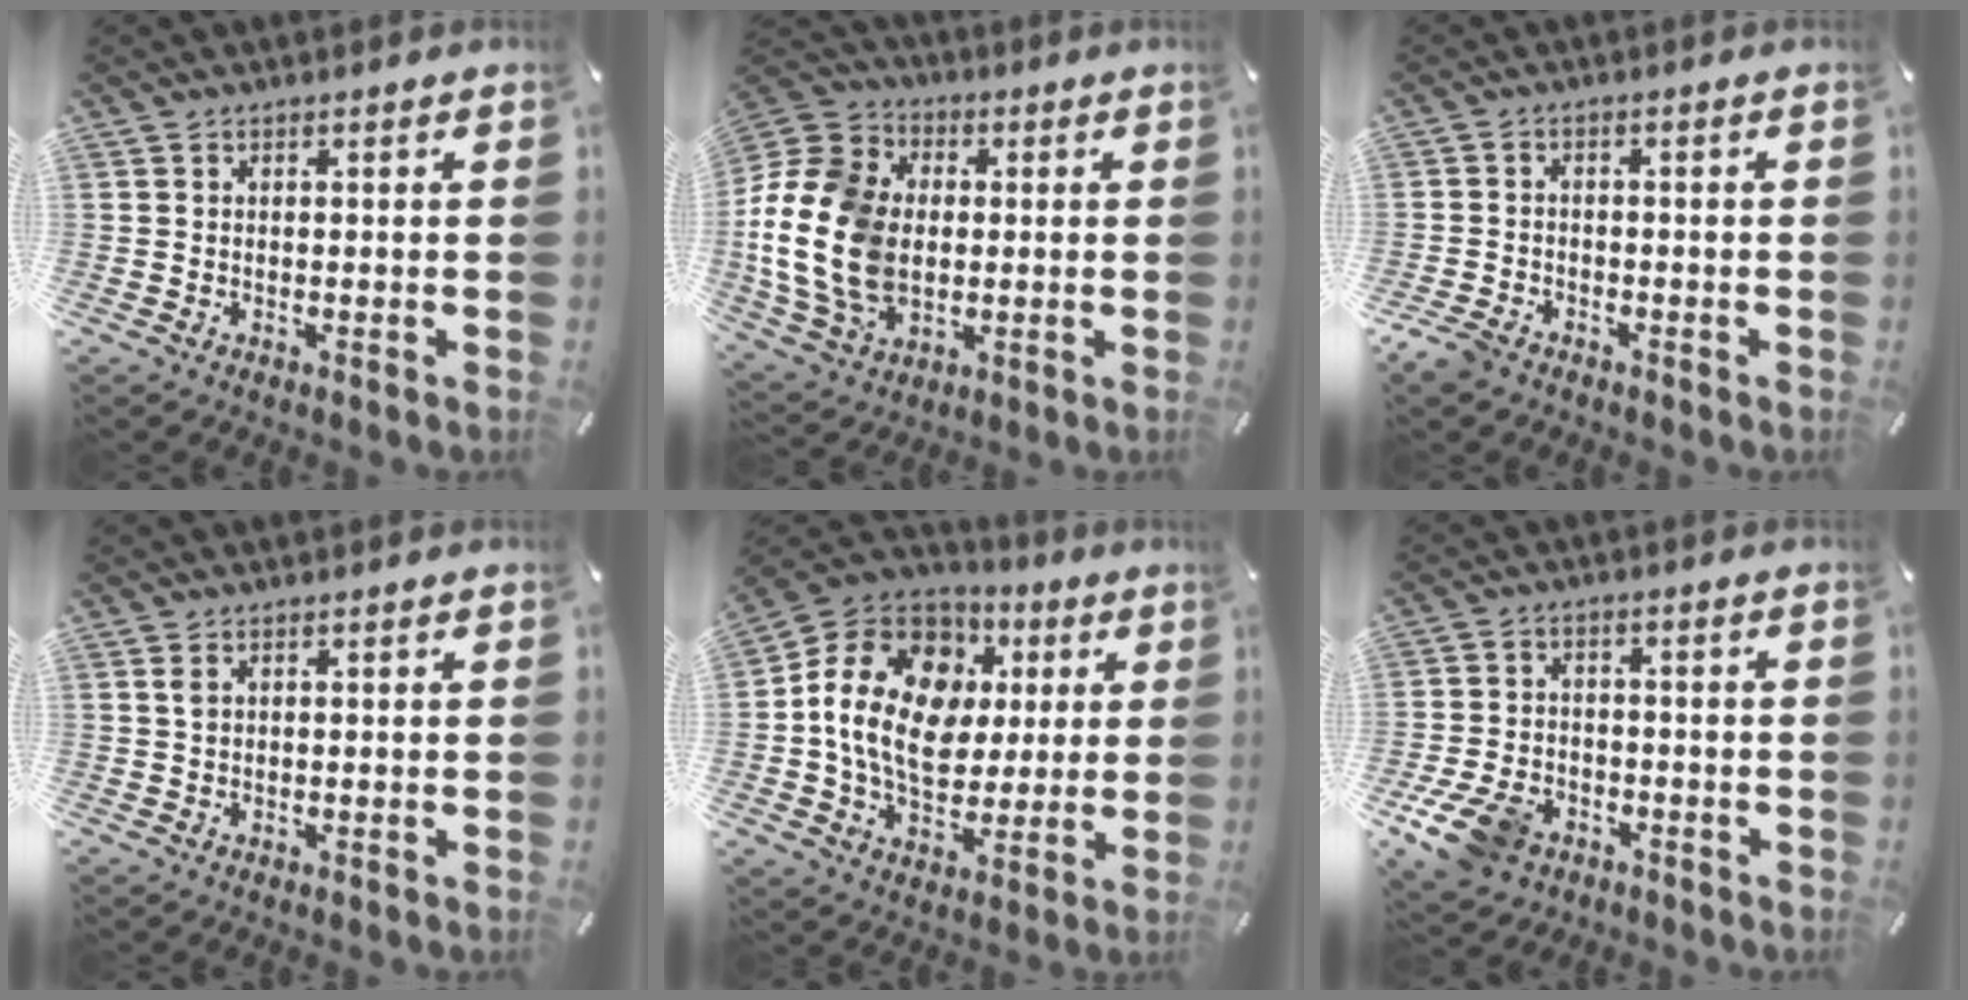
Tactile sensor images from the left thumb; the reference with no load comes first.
{"total": 19.5, "force": [-1.3, 15.1, 12.3], "torque": [-0.289, 0.012, -0.027]}
{"total": 3.6, "force": [-2.8, 1.9, 1.3], "torque": [-0.040, 0.008, -0.056]}
{"total": 1.2, "force": [0.4, 0.7, 0.9], "torque": [-0.019, 0.002, 0.007]}
{"total": 17.8, "force": [1.6, 14.1, 10.9], "torque": [-0.216, 0.007, 0.032]}
{"total": 9.9, "force": [-5.4, 6.6, 5.0], "torque": [-0.112, 0.024, -0.097]}